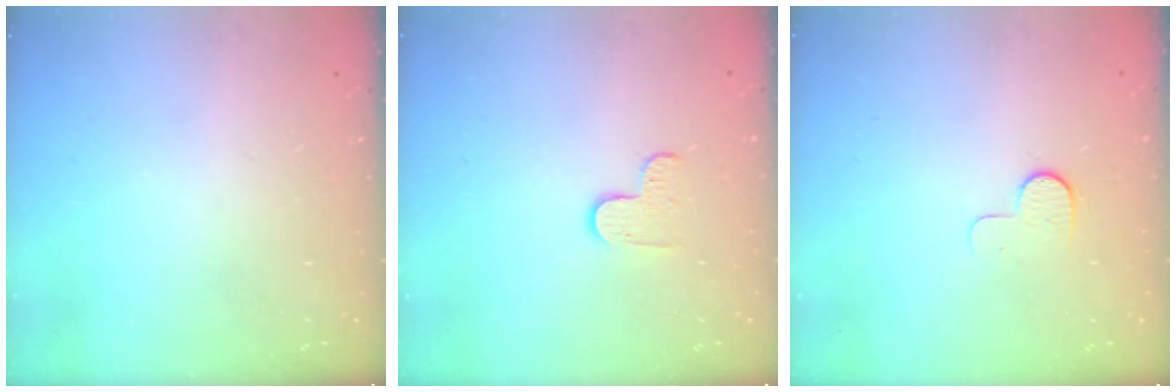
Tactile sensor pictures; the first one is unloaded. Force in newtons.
{"total": 4.2, "press": 4.1, "slide": 0.4}
{"total": 6.9, "press": 6.8, "slide": 0.5}